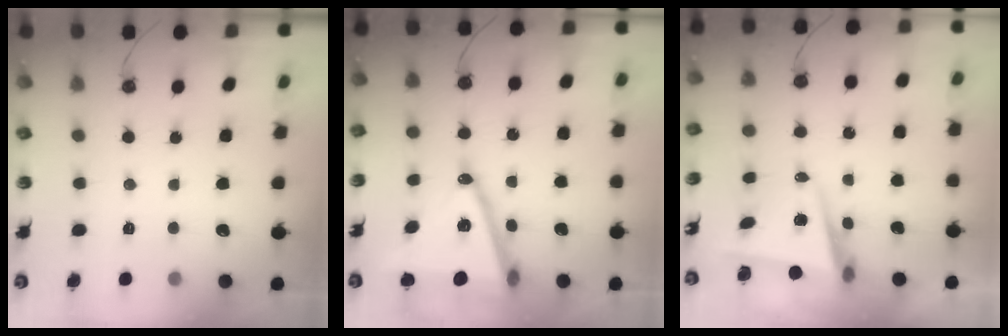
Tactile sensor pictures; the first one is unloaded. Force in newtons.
{"total": 20.5, "press": 20.1, "slide": 3.9}
{"total": 6.1, "press": 6.0, "slide": 0.8}